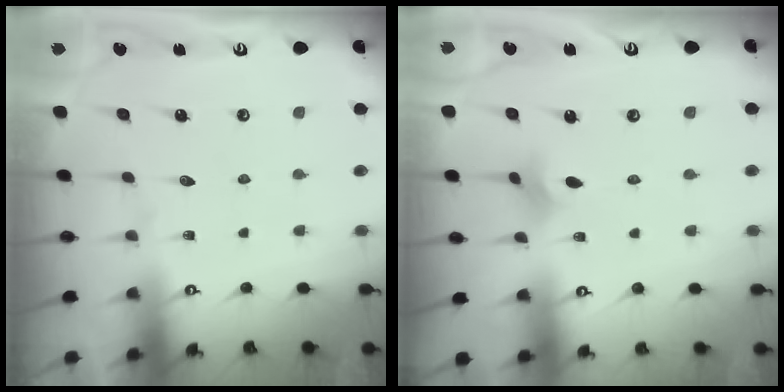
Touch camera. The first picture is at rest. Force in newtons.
{"total": 2.4, "press": 2.4, "slide": 0.5}